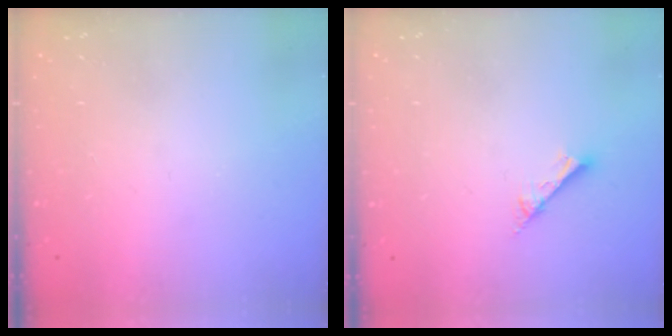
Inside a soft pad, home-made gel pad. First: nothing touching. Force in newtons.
{"total": 5.0, "press": 5.0, "slide": 0.7}